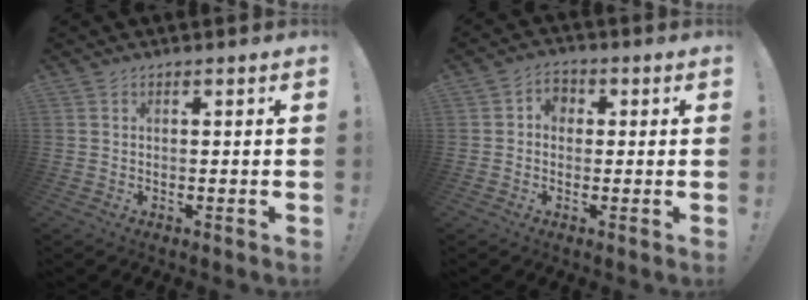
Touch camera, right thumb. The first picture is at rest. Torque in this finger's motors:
{"motor_torque": [0.00, 0.00, 0.00, 0.02, 0.00]}